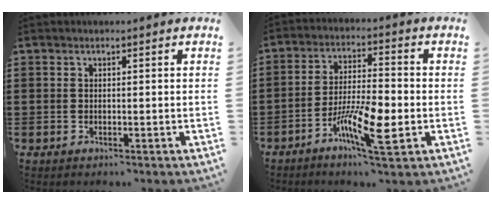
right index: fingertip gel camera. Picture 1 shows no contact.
{"total": 9.9, "force": [-3.9, 2.2, 8.8], "torque": [-0.175, -0.004, -0.073]}